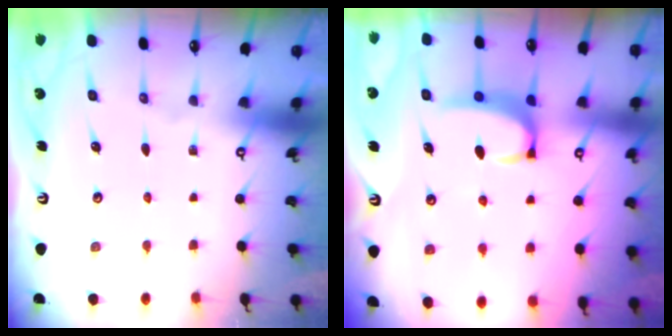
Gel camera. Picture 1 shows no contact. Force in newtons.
{"total": 3.1, "press": 3.1, "slide": 0.5}